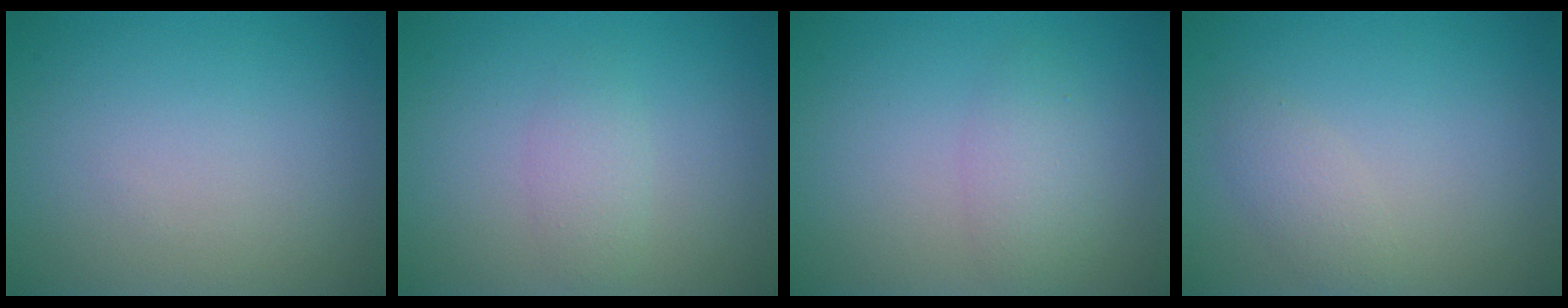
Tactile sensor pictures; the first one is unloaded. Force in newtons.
{"total": 1.5, "press": 1.5, "slide": 0.0}
{"total": 2.3, "press": 2.3, "slide": 0.1}
{"total": 1.7, "press": 1.7, "slide": 0.1}